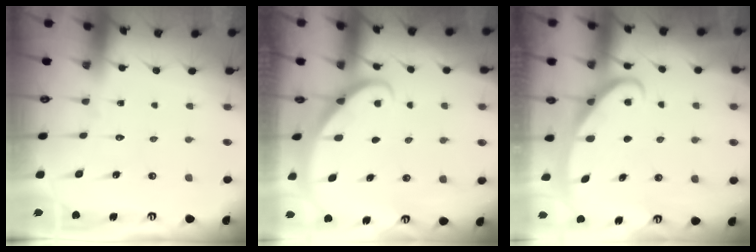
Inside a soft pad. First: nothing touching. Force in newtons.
{"total": 2.1, "press": 2.1, "slide": 0.1}
{"total": 2.9, "press": 2.8, "slide": 0.4}